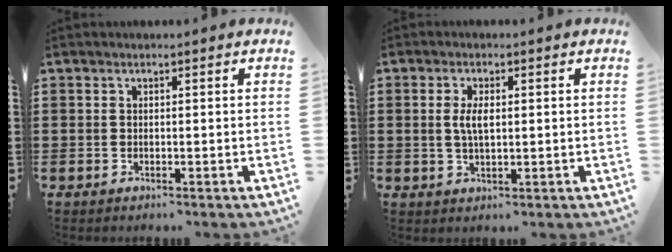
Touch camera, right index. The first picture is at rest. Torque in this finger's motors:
{"motor_torque": [0.75, 0.40, 0.41, 0.10]}